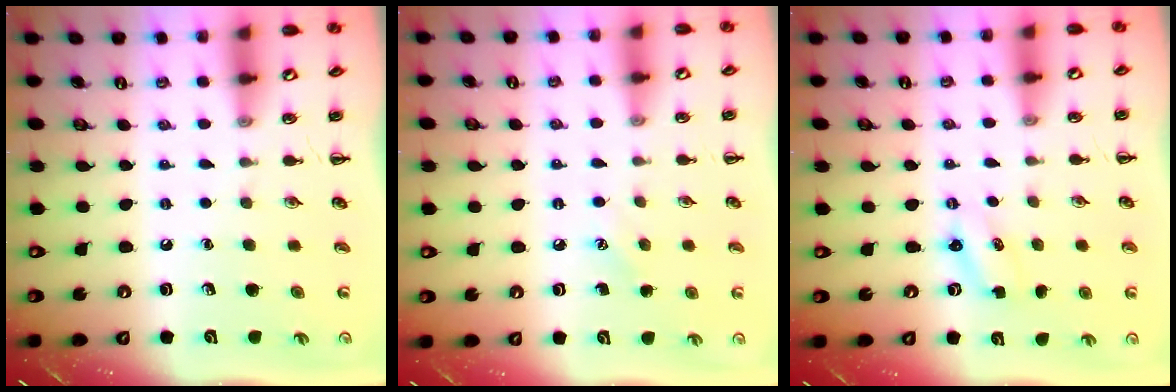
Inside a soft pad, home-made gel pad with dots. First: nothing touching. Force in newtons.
{"total": 4.9, "press": 4.7, "slide": 1.3}
{"total": 2.4, "press": 2.4, "slide": 0.6}